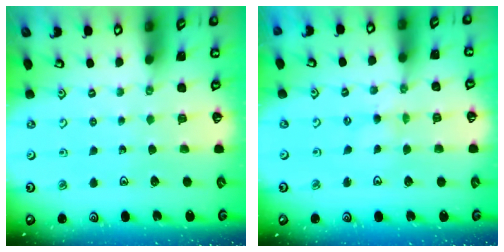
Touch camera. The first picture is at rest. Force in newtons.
{"total": 1.2, "press": 1.2, "slide": 0.3}